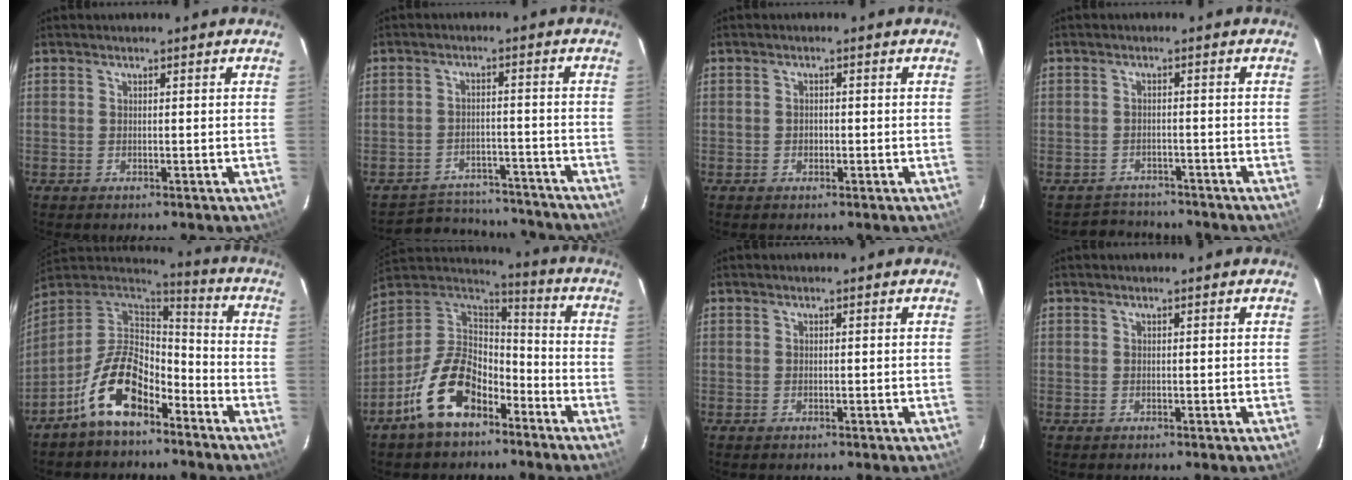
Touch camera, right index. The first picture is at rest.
{"total": 14.1, "force": [-12.6, 5.4, 3.1], "torque": [-0.070, 0.032, -0.157]}
{"total": 1.2, "force": [-0.5, 1.0, 0.4], "torque": [-0.007, 0.001, -0.006]}
{"total": 5.1, "force": [-4.4, 2.6, 0.1], "torque": [-0.014, 0.019, -0.070]}
{"total": 14.9, "force": [-8.8, 7.2, 9.8], "torque": [-0.195, 0.017, -0.160]}
{"total": 16.9, "force": [-9.8, 9.5, 9.9], "torque": [-0.203, 0.024, -0.166]}
{"total": 0.0}
{"total": 0.0}